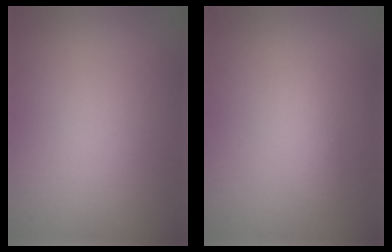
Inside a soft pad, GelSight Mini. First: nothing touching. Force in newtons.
{"total": 1.4, "press": 1.4, "slide": 0.1}